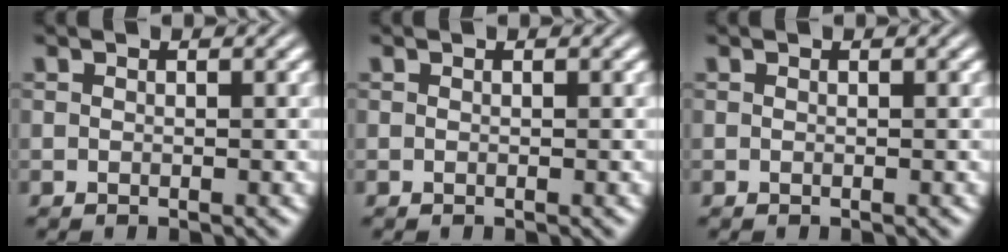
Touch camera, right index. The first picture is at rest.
{"total": 0.0}
{"total": 0.0}